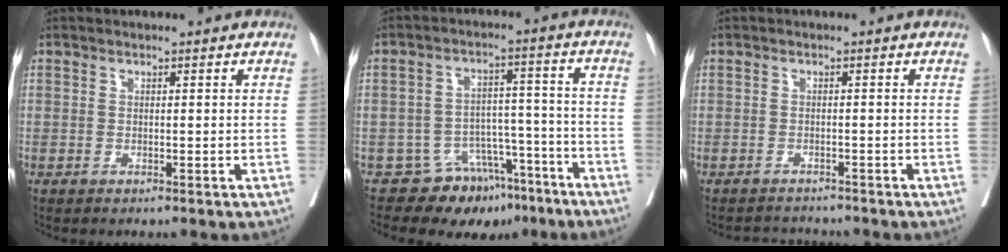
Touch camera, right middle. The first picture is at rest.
{"total": 9.8, "force": [-7.5, 5.9, 2.2], "torque": [-0.008, 0.057, -0.108]}
{"total": 2.7, "force": [-2.7, 0.1, -0.5], "torque": [0.011, -0.011, -0.042]}